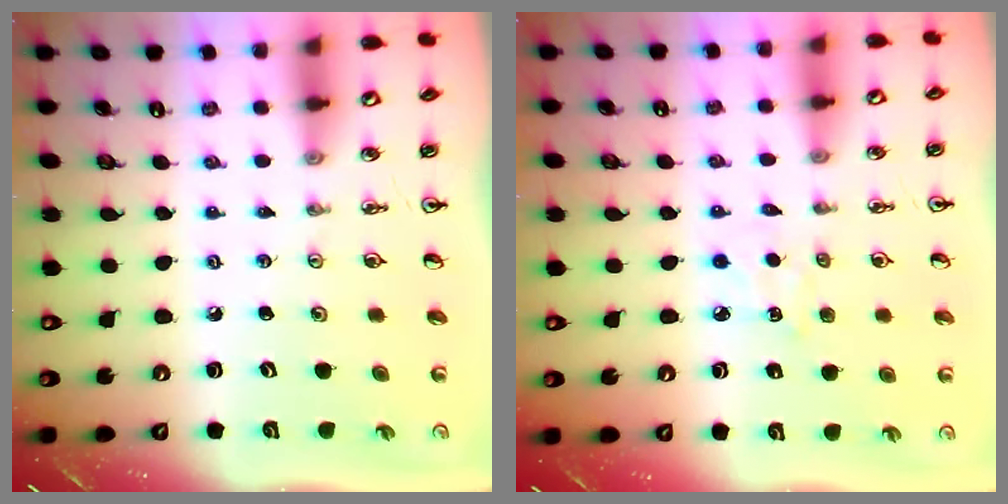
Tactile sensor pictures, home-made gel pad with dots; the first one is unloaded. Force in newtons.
{"total": 4.3, "press": 4.2, "slide": 0.6}